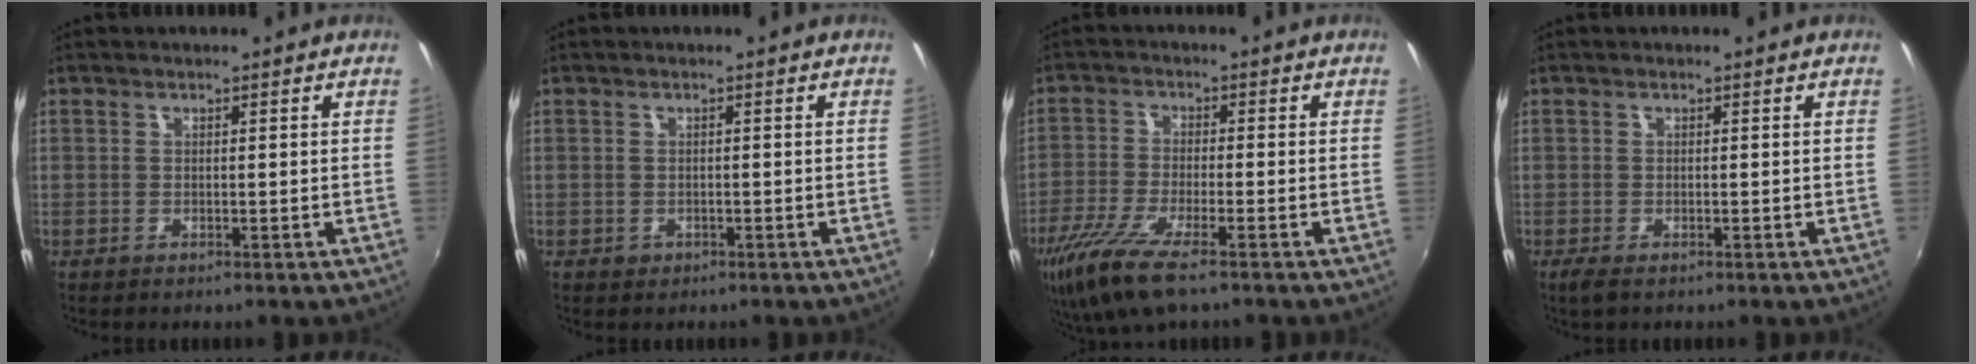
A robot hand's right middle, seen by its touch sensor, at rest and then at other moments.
{"total": 1.4, "force": [-0.7, 1.2, 0.4], "torque": [-0.011, -0.003, -0.007]}
{"total": 10.7, "force": [-7.1, 2.2, 7.6], "torque": [-0.175, -0.036, -0.139]}
{"total": 1.8, "force": [-1.0, 0.6, 1.4], "torque": [-0.029, -0.008, -0.017]}